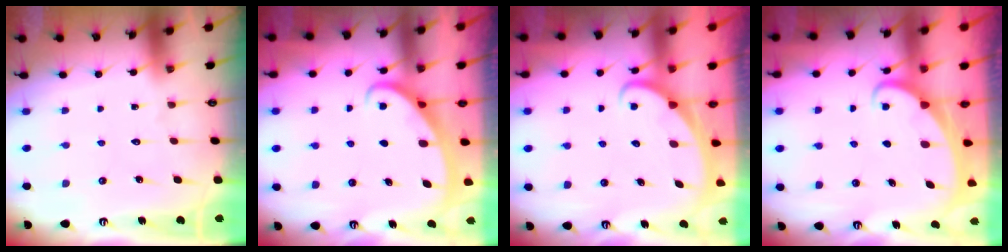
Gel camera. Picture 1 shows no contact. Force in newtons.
{"total": 2.6, "press": 2.6, "slide": 0.4}
{"total": 2.5, "press": 2.5, "slide": 0.3}
{"total": 1.9, "press": 1.9, "slide": 0.2}